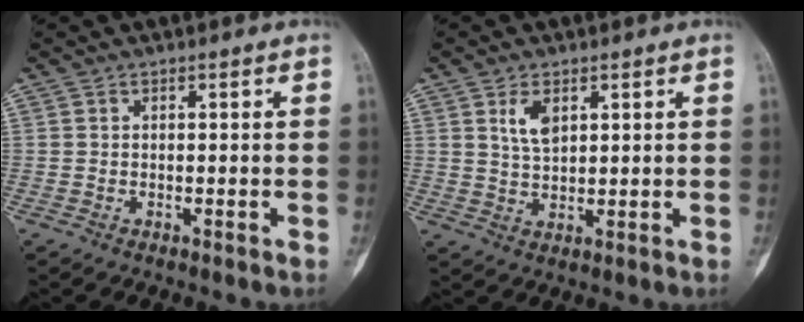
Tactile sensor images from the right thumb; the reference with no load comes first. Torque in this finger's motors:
{"motor_torque": [0.01, 0.02, 0.30, 0.23, 0.03]}